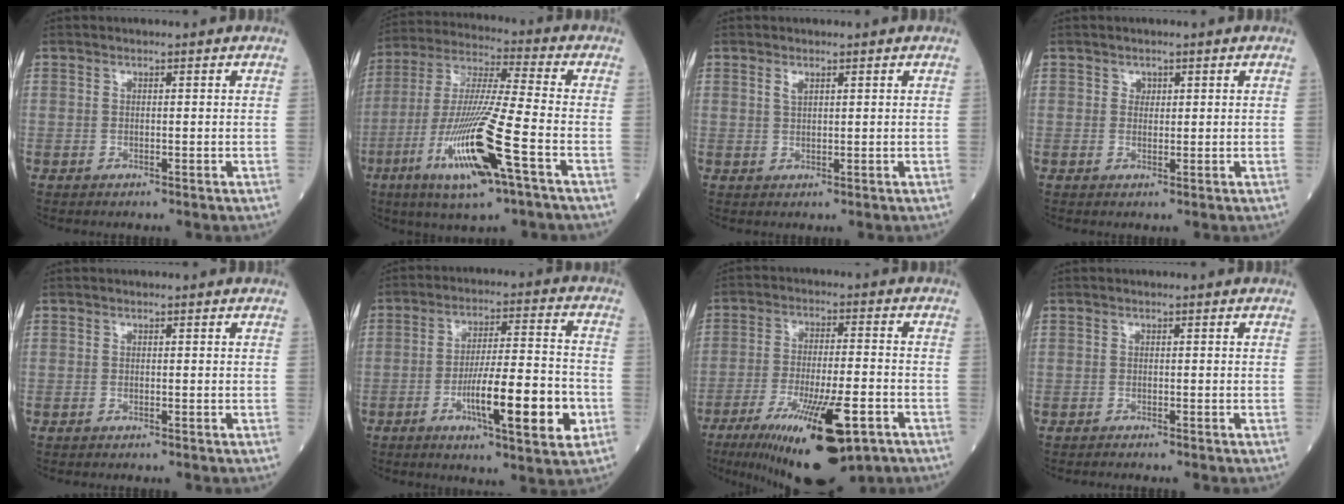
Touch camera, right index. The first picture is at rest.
{"total": 17.3, "force": [-7.1, 0.7, 15.7], "torque": [-0.330, -0.025, -0.132]}
{"total": 1.3, "force": [0.8, 0.4, 0.9], "torque": [-0.019, 0.000, 0.016]}
{"total": 1.0, "force": [0.5, 0.8, 0.3], "torque": [0.002, -0.002, 0.006]}
{"total": 0.0}
{"total": 13.7, "force": [-4.7, 1.7, 12.8], "torque": [-0.210, -0.004, -0.072]}
{"total": 17.9, "force": [-9.9, 3.9, 14.4], "torque": [-0.216, -0.027, -0.152]}
{"total": 0.8, "force": [-0.8, 0.0, 0.2], "torque": [-0.007, -0.002, -0.013]}